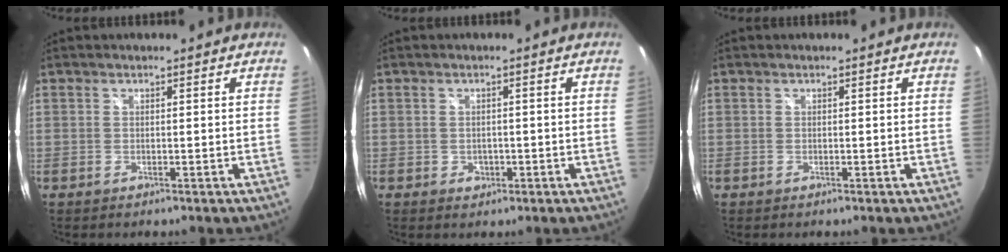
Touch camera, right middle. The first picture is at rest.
{"total": 2.0, "force": [-0.6, 1.8, 0.7], "torque": [-0.012, -0.003, -0.008]}
{"total": 0.0}